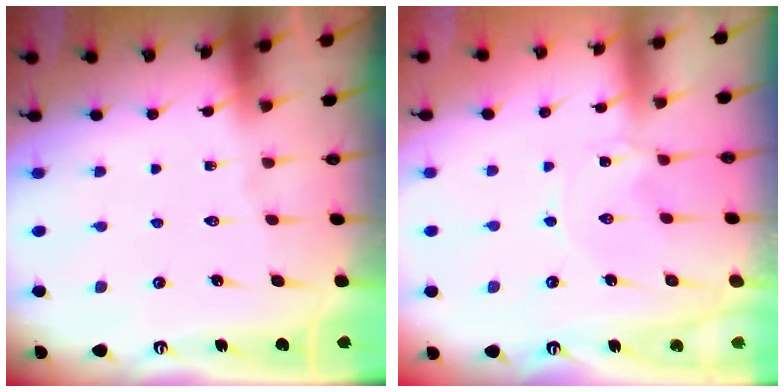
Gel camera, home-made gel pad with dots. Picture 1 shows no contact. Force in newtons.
{"total": 1.2, "press": 1.2, "slide": 0.3}